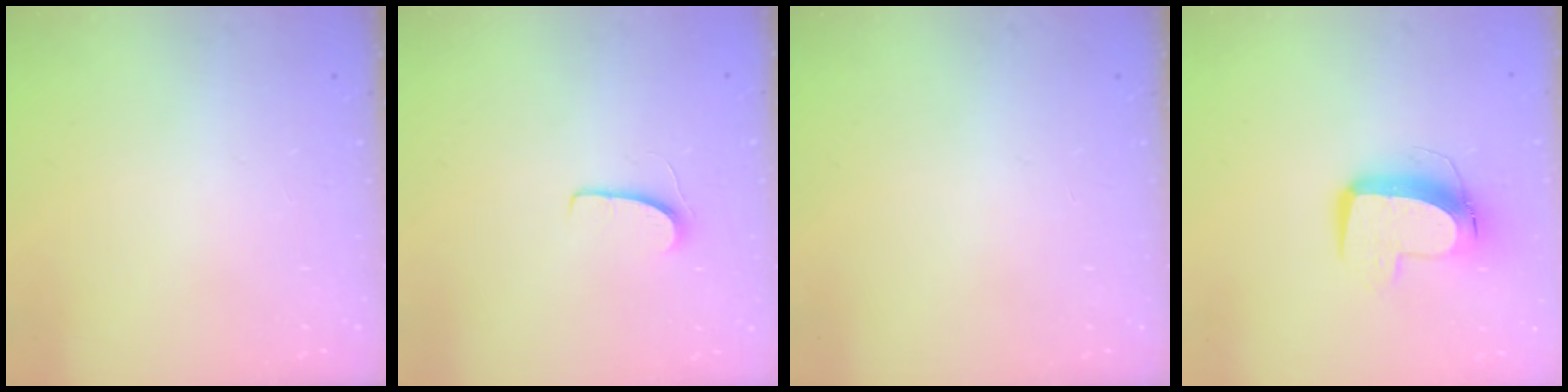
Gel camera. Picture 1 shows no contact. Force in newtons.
{"total": 5.1, "press": 5.0, "slide": 0.5}
{"total": 0.0}
{"total": 11.1, "press": 11.0, "slide": 1.3}